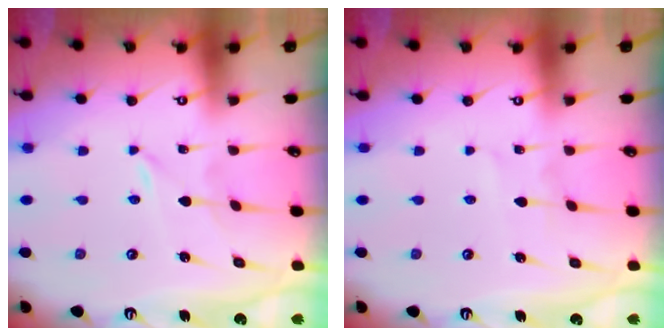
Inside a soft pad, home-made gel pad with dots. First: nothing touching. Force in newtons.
{"total": 2.7, "press": 2.7, "slide": 0.3}